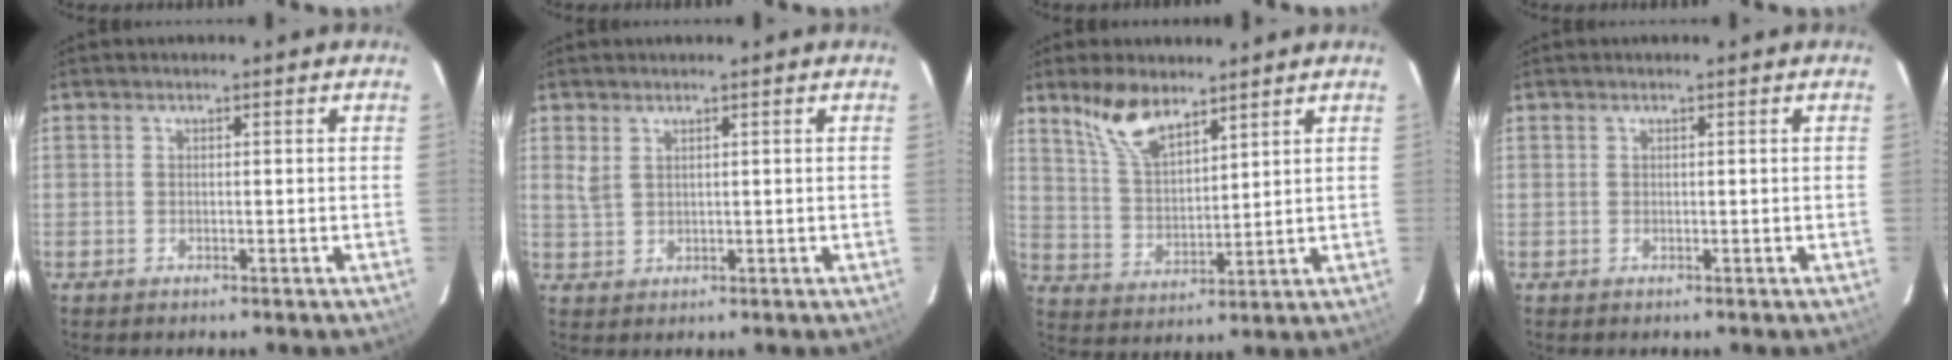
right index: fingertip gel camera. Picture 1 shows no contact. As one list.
[{"total": 2.3, "force": [1.4, 1.2, 1.3], "torque": [-0.027, 0.000, 0.030]}, {"total": 9.3, "force": [6.9, 3.6, 5.2], "torque": [-0.099, 0.010, 0.144]}, {"total": 0.0}]